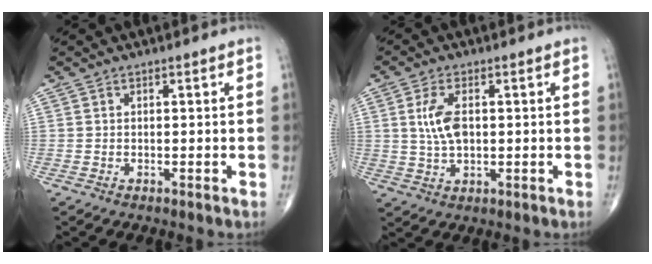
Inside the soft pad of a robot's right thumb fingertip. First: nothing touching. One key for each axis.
{"total": 6.4, "fx": 0.9, "fy": 3.3, "fz": 5.4, "tx": -0.111, "ty": -0.001, "tz": 0.018}